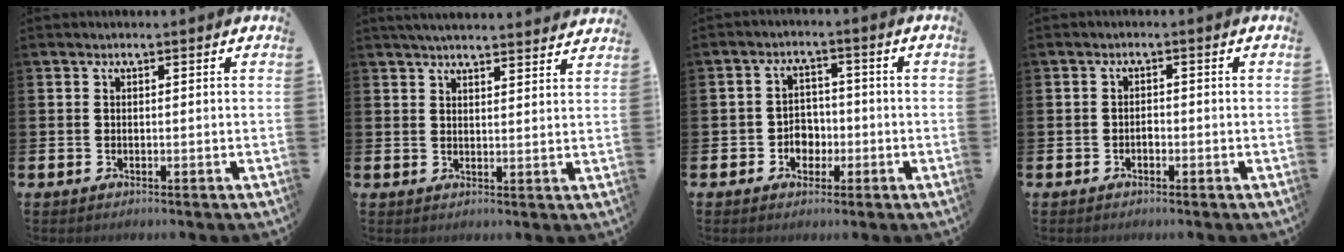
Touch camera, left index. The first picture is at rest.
{"total": 4.1, "force": [4.1, 0.0, 0.6], "torque": [-0.016, -0.021, 0.074]}
{"total": 3.4, "force": [-1.2, 2.9, 1.3], "torque": [-0.020, 0.002, -0.032]}
{"total": 1.0, "force": [-0.5, 0.7, 0.6], "torque": [-0.008, -0.001, -0.012]}